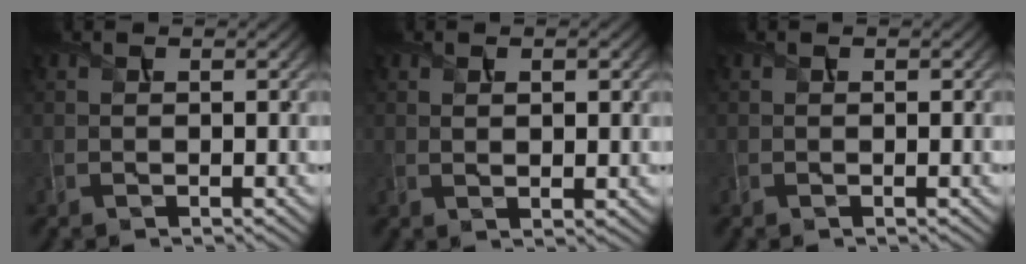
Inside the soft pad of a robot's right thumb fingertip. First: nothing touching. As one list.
[{"total": 2.2, "force": [0.6, 0.8, 1.9], "torque": [-0.039, -0.004, 0.014]}, {"total": 0.0}]